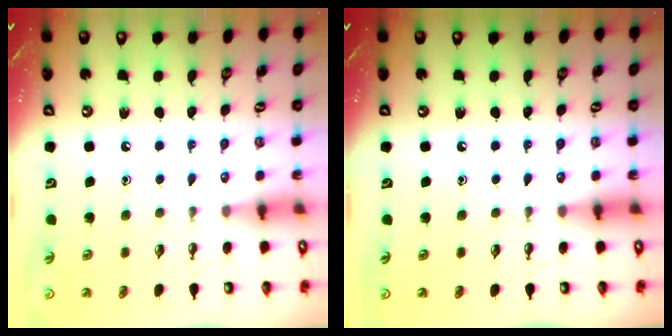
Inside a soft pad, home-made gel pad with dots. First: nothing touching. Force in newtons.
{"total": 0.0}